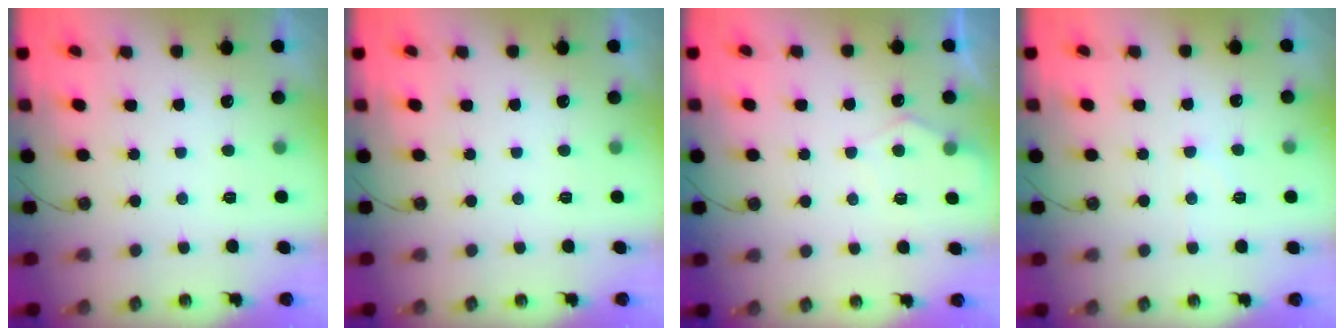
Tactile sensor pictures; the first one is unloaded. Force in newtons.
{"total": 0.0}
{"total": 5.7, "press": 5.6, "slide": 0.6}
{"total": 4.7, "press": 4.7, "slide": 0.5}